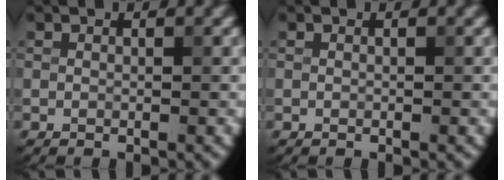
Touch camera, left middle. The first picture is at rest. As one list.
[{"total": 0.0}]